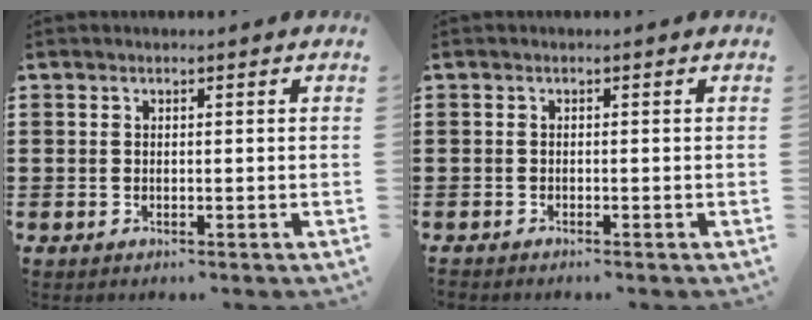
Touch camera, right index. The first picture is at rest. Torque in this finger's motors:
{"motor_torque": [-1.13, 1.01, -1.05, -0.05]}